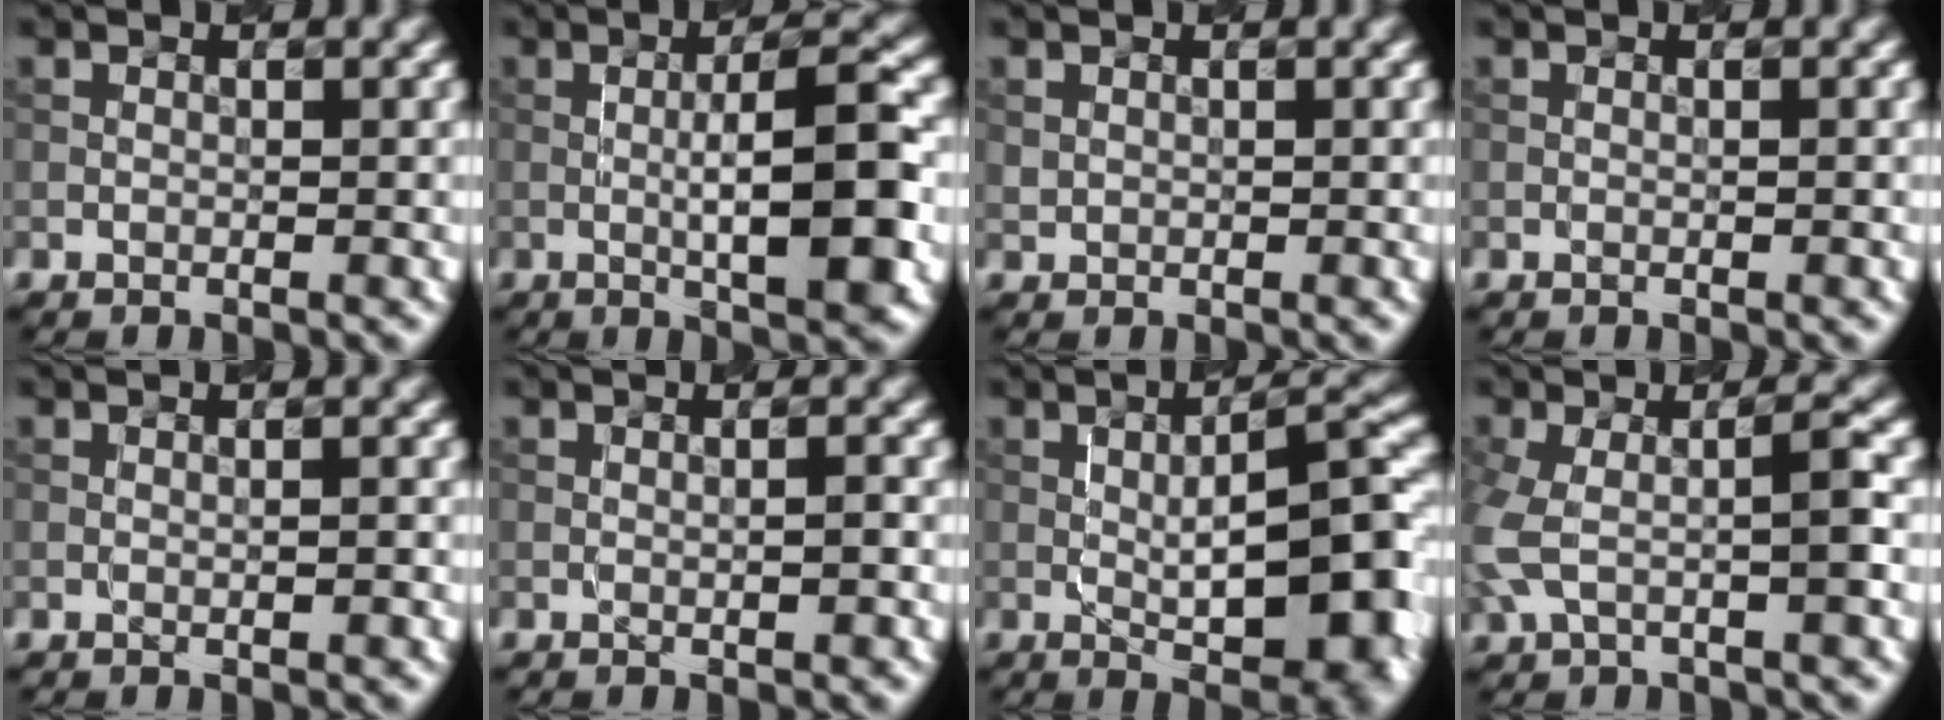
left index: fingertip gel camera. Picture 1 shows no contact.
{"total": 8.2, "force": [-0.6, 1.7, 8.0], "torque": [-0.117, 0.007, -0.010]}
{"total": 0.5, "force": [0.3, 0.4, 0.1], "torque": [-0.002, -0.001, 0.009]}
{"total": 0.0}
{"total": 0.9, "force": [0.0, 0.1, 0.8], "torque": [-0.015, -0.002, -0.004]}
{"total": 1.3, "force": [0.0, 0.2, 1.2], "torque": [-0.017, -0.002, -0.003]}
{"total": 9.8, "force": [-0.9, 3.0, 9.2], "torque": [-0.122, 0.004, -0.014]}
{"total": 4.6, "force": [-0.3, 1.5, 4.4], "torque": [-0.097, 0.001, -0.011]}